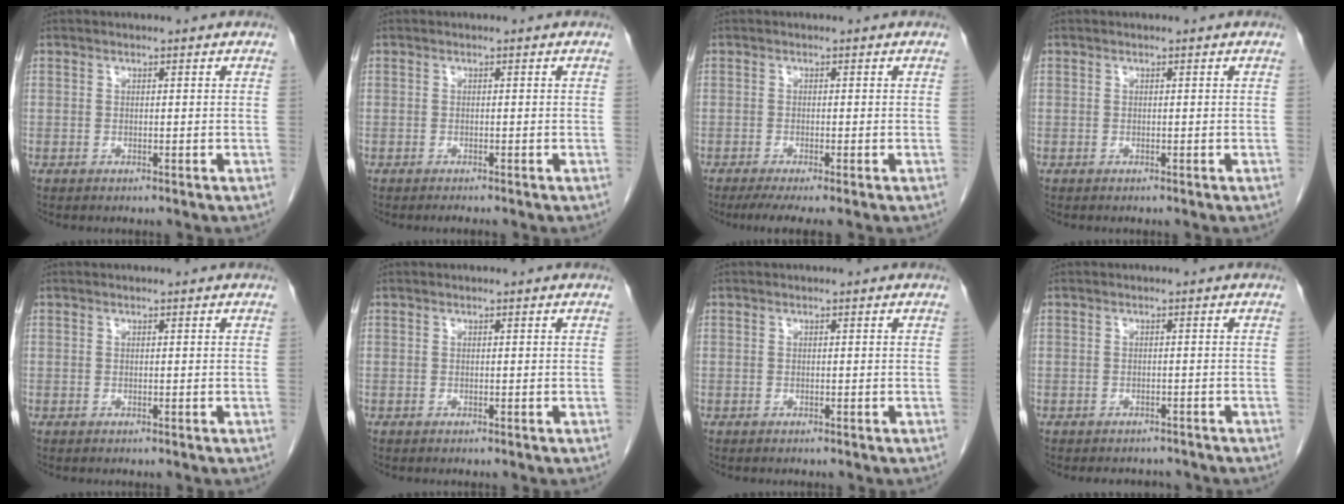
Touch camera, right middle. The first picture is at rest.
{"total": 0.8, "force": [-0.7, -0.1, 0.3], "torque": [-0.011, -0.005, -0.009]}
{"total": 4.4, "force": [-3.2, 0.1, 3.0], "torque": [-0.047, -0.014, -0.051]}
{"total": 0.0}
{"total": 0.0}
{"total": 0.0}
{"total": 0.0}
{"total": 4.5, "force": [-4.1, 1.7, 0.8], "torque": [-0.009, -0.001, -0.047]}